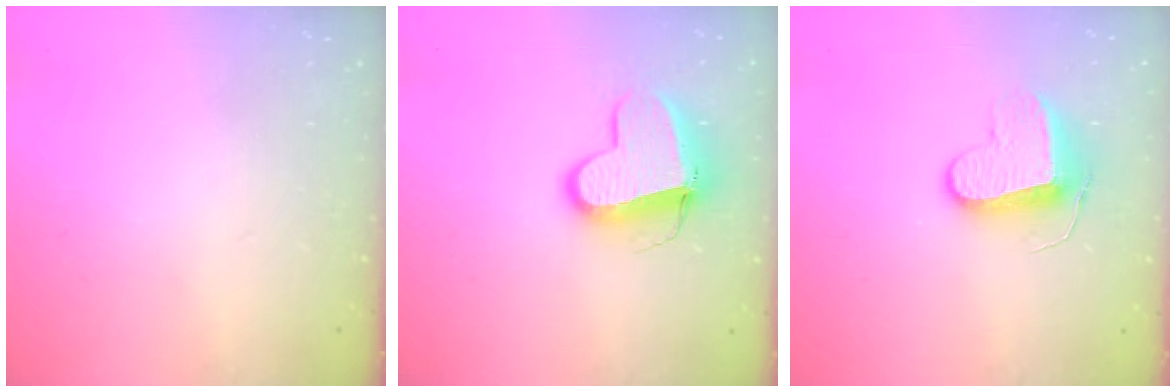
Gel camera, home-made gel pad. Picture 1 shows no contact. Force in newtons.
{"total": 11.6, "press": 11.6, "slide": 1.2}
{"total": 9.5, "press": 9.5, "slide": 0.0}